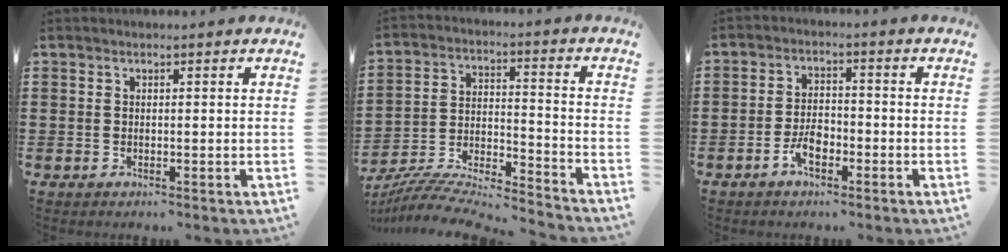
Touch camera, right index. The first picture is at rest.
{"total": 7.5, "force": [-7.1, 0.7, 2.3], "torque": [-0.046, -0.005, -0.144]}
{"total": 4.2, "force": [-2.2, 1.9, 3.0], "torque": [-0.065, 0.000, -0.042]}